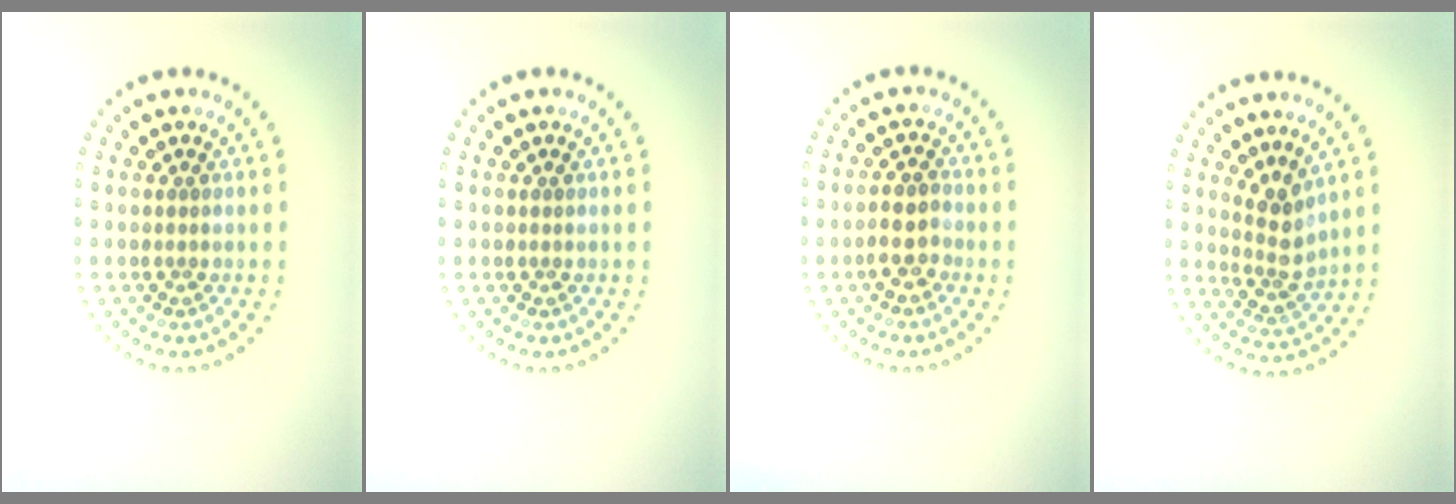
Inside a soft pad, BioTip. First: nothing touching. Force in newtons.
{"total": 0.0}
{"total": 2.4, "press": 2.3, "slide": 0.8}
{"total": 2.7, "press": 2.0, "slide": 1.8}